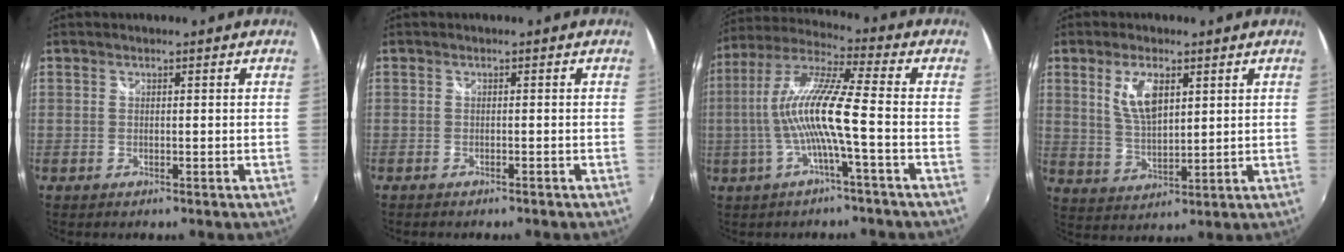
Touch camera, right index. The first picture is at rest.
{"total": 1.4, "force": [-1.2, 0.3, 0.4], "torque": [-0.015, -0.005, -0.021]}
{"total": 12.3, "force": [-2.6, -0.1, 12.1], "torque": [-0.228, 0.004, -0.047]}
{"total": 7.4, "force": [3.1, 3.3, 5.9], "torque": [-0.112, 0.002, 0.065]}